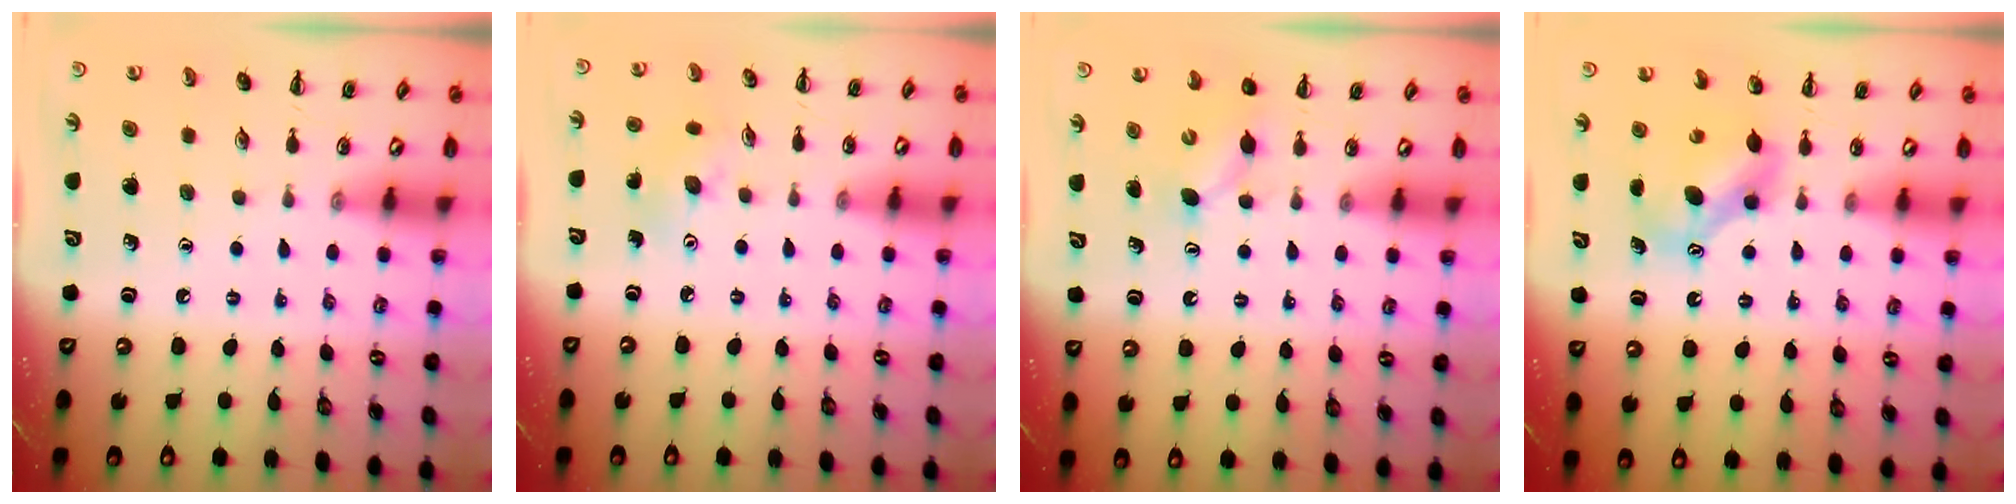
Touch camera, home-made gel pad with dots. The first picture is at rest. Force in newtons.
{"total": 3.6, "press": 3.5, "slide": 0.9}
{"total": 3.9, "press": 3.8, "slide": 1.1}
{"total": 7.7, "press": 7.7, "slide": 0.6}